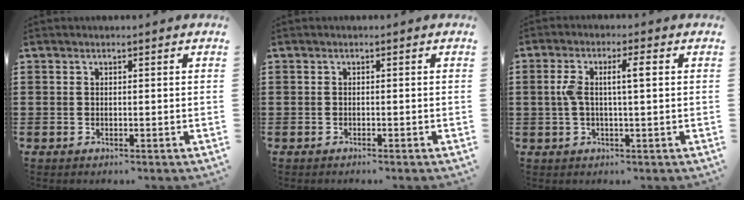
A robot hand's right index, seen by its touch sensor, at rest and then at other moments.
{"total": 0.5, "force": [-0.5, 0.0, 0.1], "torque": [-0.003, -0.003, -0.010]}
{"total": 4.5, "force": [0.3, 0.7, 4.5], "torque": [-0.099, -0.005, -0.003]}